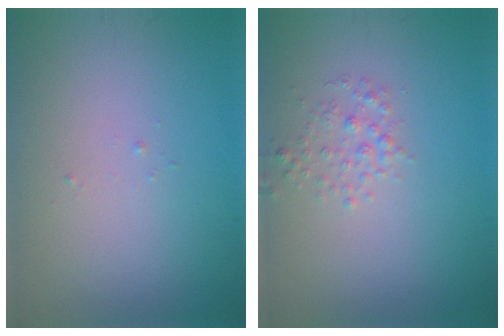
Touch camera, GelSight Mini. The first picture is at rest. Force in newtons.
{"total": 1.5, "press": 1.5, "slide": 0.0}